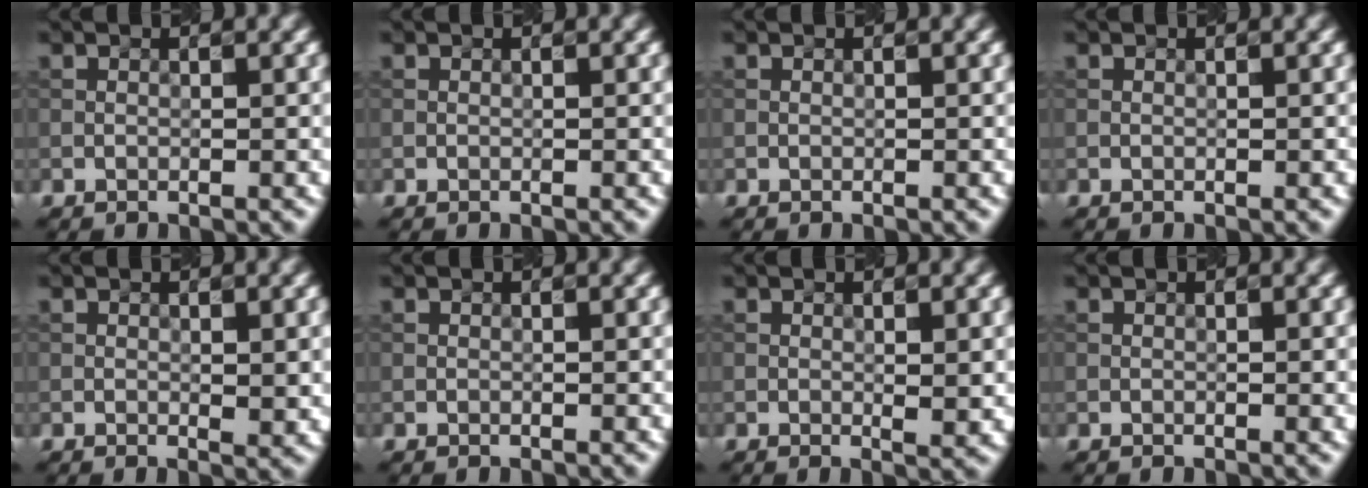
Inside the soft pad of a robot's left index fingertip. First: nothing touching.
{"total": 0.0}
{"total": 0.0}
{"total": 0.0}
{"total": 1.7, "force": [-0.2, 0.6, 1.5], "torque": [-0.021, 0.000, -0.002]}
{"total": 0.0}
{"total": 2.0, "force": [-0.2, 0.6, 1.9], "torque": [-0.028, -0.002, -0.002]}
{"total": 0.5, "force": [-0.1, 0.1, 0.5], "torque": [-0.007, -0.001, -0.001]}